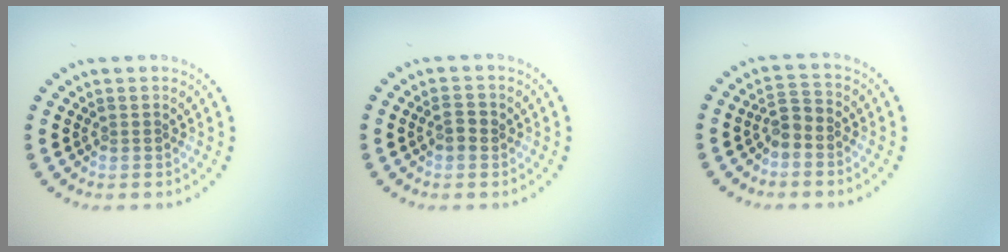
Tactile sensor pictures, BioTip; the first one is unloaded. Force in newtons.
{"total": 1.5, "press": 1.5, "slide": 0.3}
{"total": 2.0, "press": 1.6, "slide": 1.1}